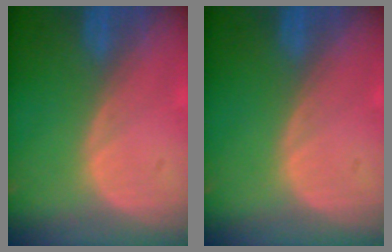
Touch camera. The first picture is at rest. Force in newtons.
{"total": 0.0}